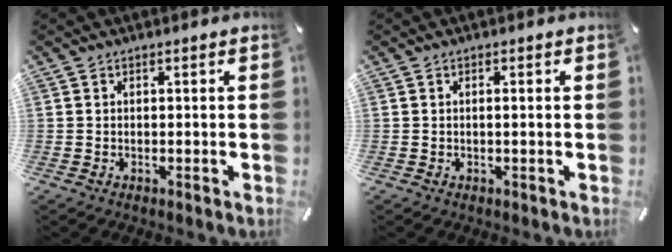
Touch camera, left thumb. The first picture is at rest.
{"total": 0.9, "force": [0.0, -0.1, 0.9], "torque": [-0.017, -0.002, 0.000]}